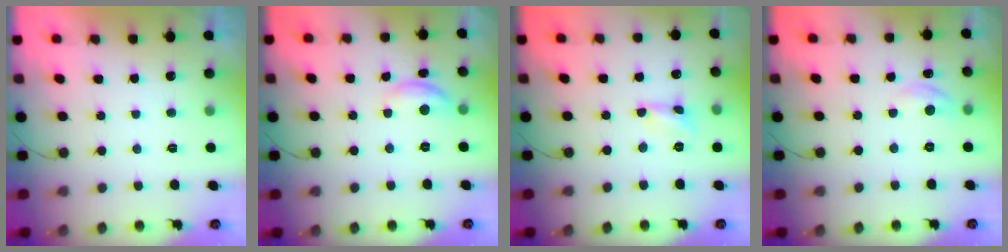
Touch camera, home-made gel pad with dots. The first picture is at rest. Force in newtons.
{"total": 8.6, "press": 8.5, "slide": 0.5}
{"total": 1.6, "press": 1.6, "slide": 0.1}
{"total": 5.1, "press": 5.0, "slide": 0.6}